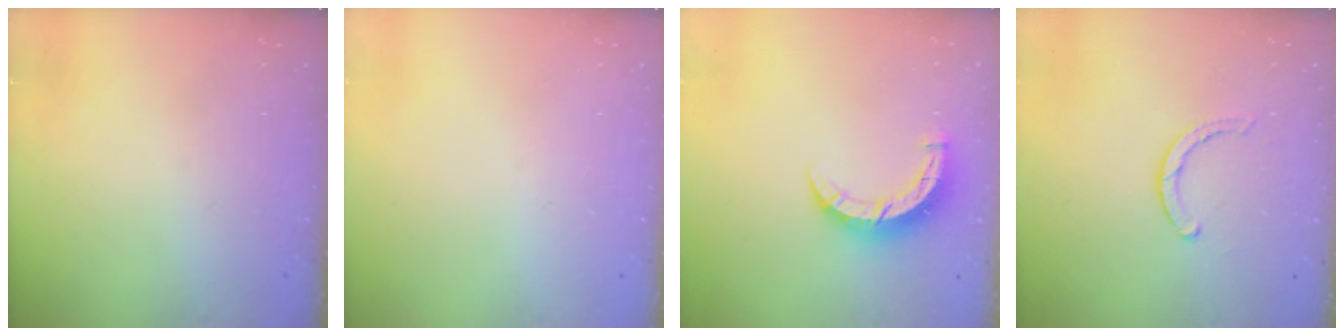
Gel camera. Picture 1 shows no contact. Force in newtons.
{"total": 0.0}
{"total": 7.5, "press": 7.5, "slide": 0.5}
{"total": 2.8, "press": 2.8, "slide": 0.2}